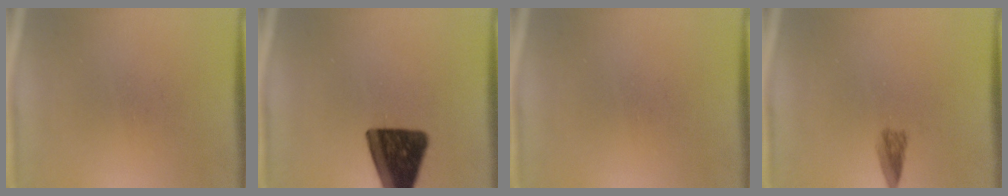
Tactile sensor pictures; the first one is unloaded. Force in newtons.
{"total": 14.9}
{"total": 0.0}
{"total": 2.0}